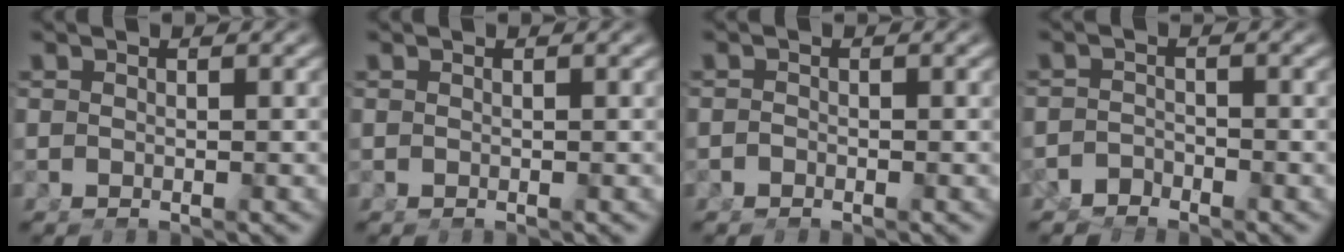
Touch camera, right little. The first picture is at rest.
{"total": 0.0}
{"total": 0.9, "force": [-0.6, -0.6, -0.2], "torque": [0.005, -0.007, -0.008]}
{"total": 2.0, "force": [-2.0, 0.4, -0.3], "torque": [0.006, -0.013, -0.030]}